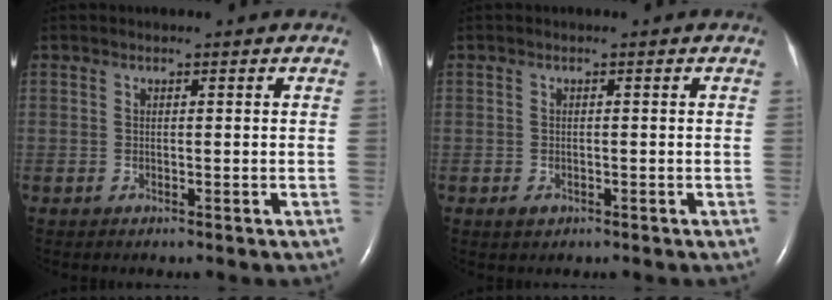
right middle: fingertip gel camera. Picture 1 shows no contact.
{"total": 1.2, "force": [-0.6, 0.8, 0.6], "torque": [-0.011, 0.001, -0.005]}